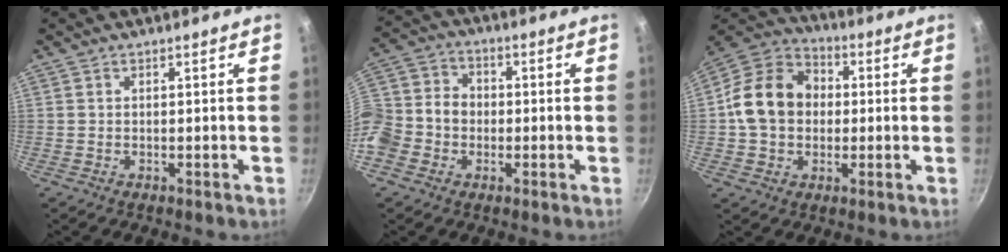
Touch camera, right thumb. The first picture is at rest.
{"total": 14.2, "force": [-3.2, 11.9, 7.2], "torque": [-0.142, 0.046, -0.076]}
{"total": 14.9, "force": [0.4, 11.9, 8.9], "torque": [-0.125, 0.032, -0.012]}